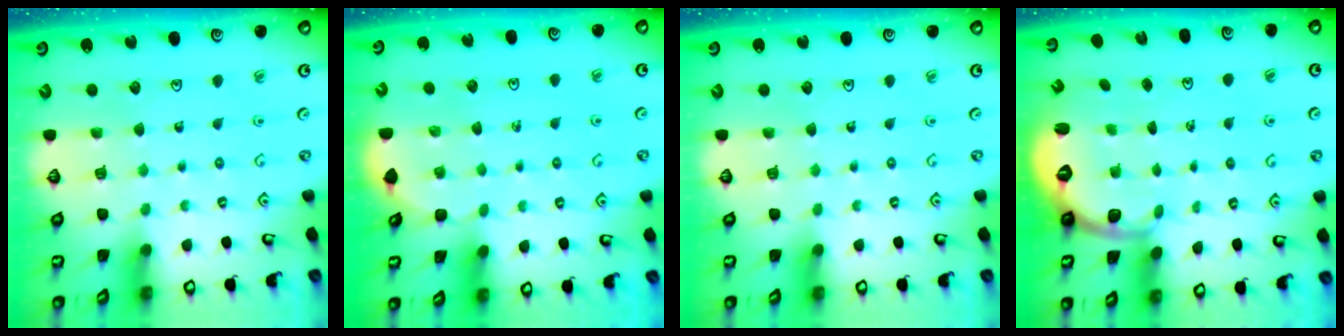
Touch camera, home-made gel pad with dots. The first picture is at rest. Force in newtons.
{"total": 1.7, "press": 1.6, "slide": 0.1}
{"total": 0.0}
{"total": 2.5, "press": 2.0, "slide": 1.6}